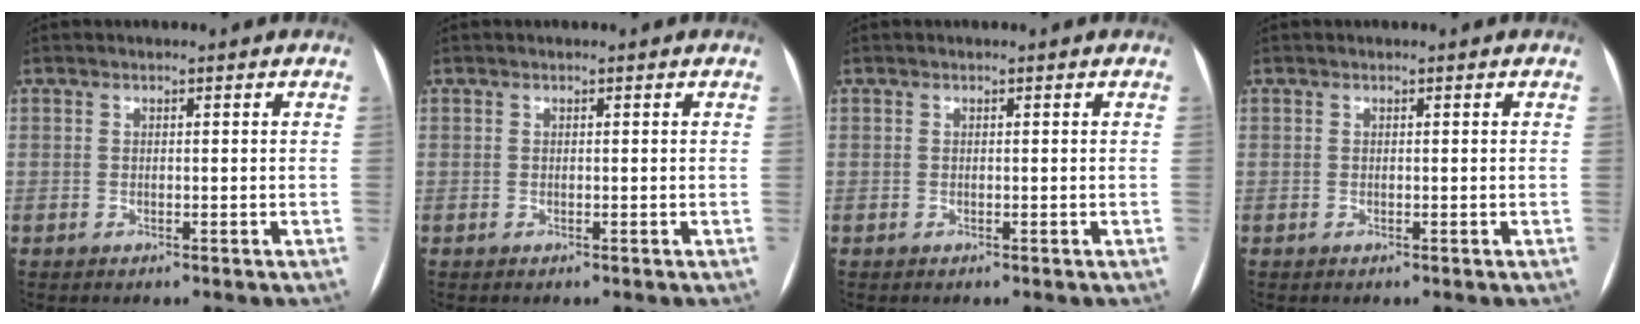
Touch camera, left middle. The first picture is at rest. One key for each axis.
{"total": 0.0}
{"total": 0.0}
{"total": 0.0}